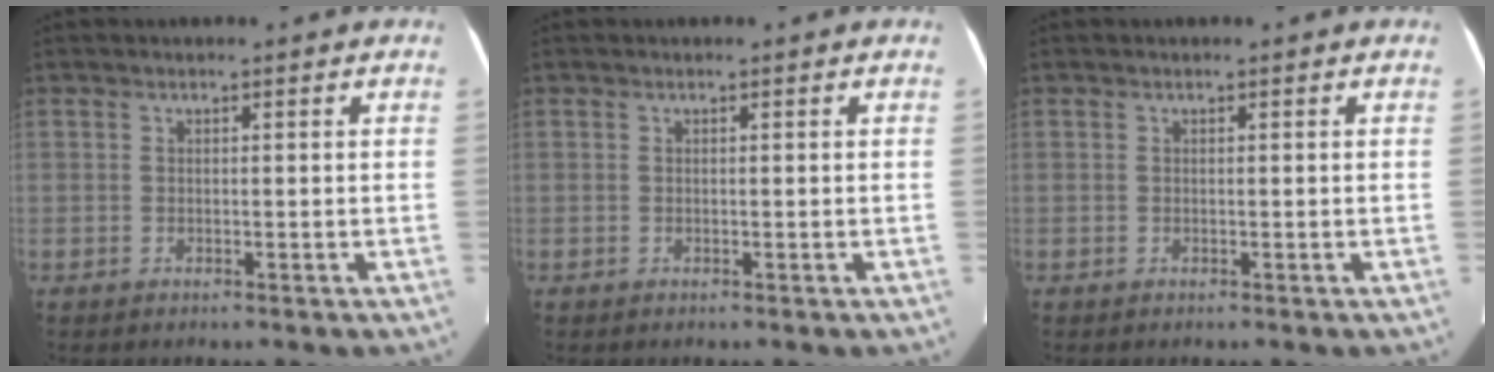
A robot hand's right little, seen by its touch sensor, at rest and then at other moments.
{"total": 0.0}
{"total": 0.0}